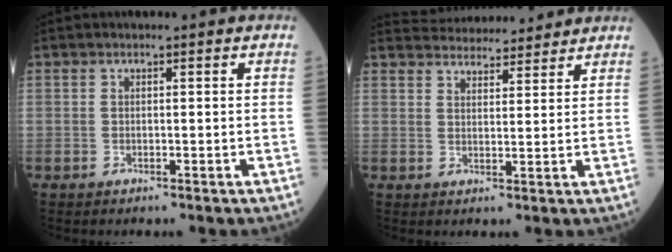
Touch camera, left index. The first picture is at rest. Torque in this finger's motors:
{"motor_torque": [0.75, -0.84, 0.14, 0.00]}